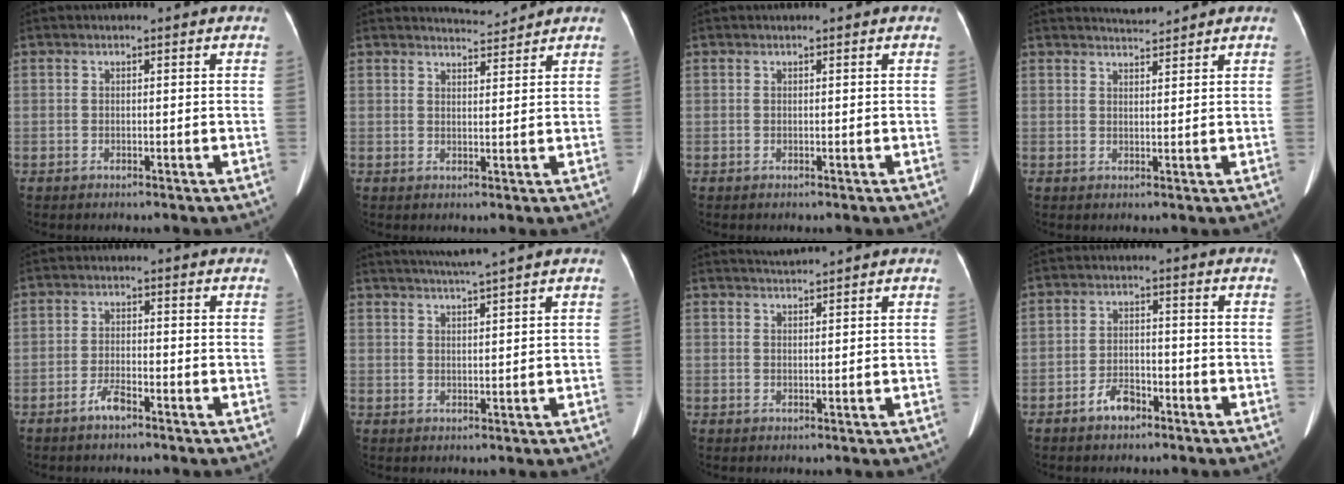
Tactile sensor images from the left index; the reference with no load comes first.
{"total": 3.0, "force": [2.9, -0.4, -0.4], "torque": [-0.005, -0.004, 0.050]}
{"total": 0.0}
{"total": 2.4, "force": [2.4, -0.6, -0.2], "torque": [-0.001, 0.003, 0.048]}
{"total": 3.0, "force": [-2.2, 0.7, 1.9], "torque": [-0.039, 0.000, -0.042]}
{"total": 5.9, "force": [5.1, -1.6, 2.6], "torque": [-0.043, 0.009, 0.082]}
{"total": 2.0, "force": [1.9, -0.7, 0.1], "torque": [-0.003, 0.006, 0.043]}
{"total": 4.2, "force": [-2.9, 2.1, 2.2], "torque": [-0.042, 0.009, -0.047]}